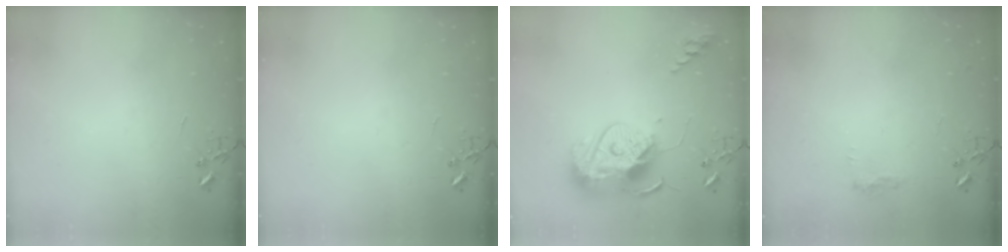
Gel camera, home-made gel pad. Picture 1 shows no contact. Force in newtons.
{"total": 0.0}
{"total": 16.5, "press": 16.4, "slide": 1.3}
{"total": 8.7, "press": 8.7, "slide": 0.9}